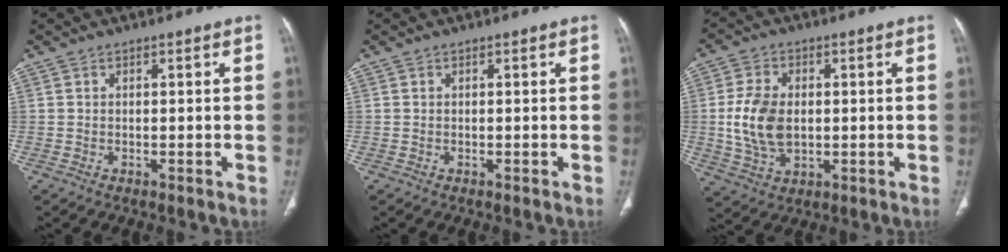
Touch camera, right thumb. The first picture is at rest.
{"total": 0.0}
{"total": 10.0, "force": [0.1, 6.6, 7.6], "torque": [-0.147, 0.000, 0.009]}